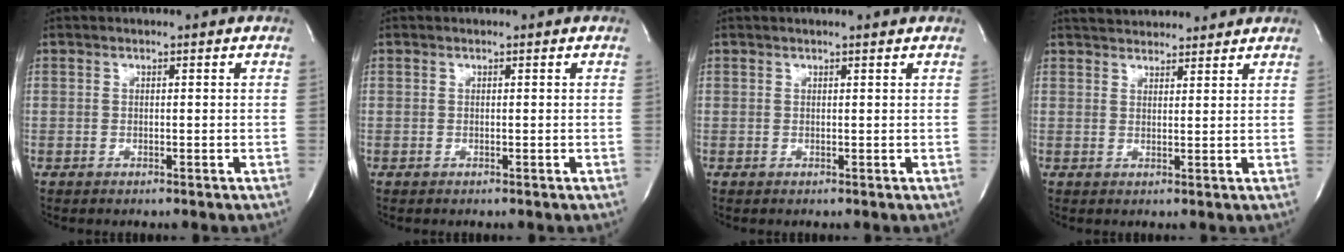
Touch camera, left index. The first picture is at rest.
{"total": 0.0}
{"total": 1.2, "force": [1.0, -0.2, 0.6], "torque": [-0.011, 0.003, 0.013]}
{"total": 7.5, "force": [7.0, 1.8, 1.9], "torque": [-0.028, 0.021, 0.098]}